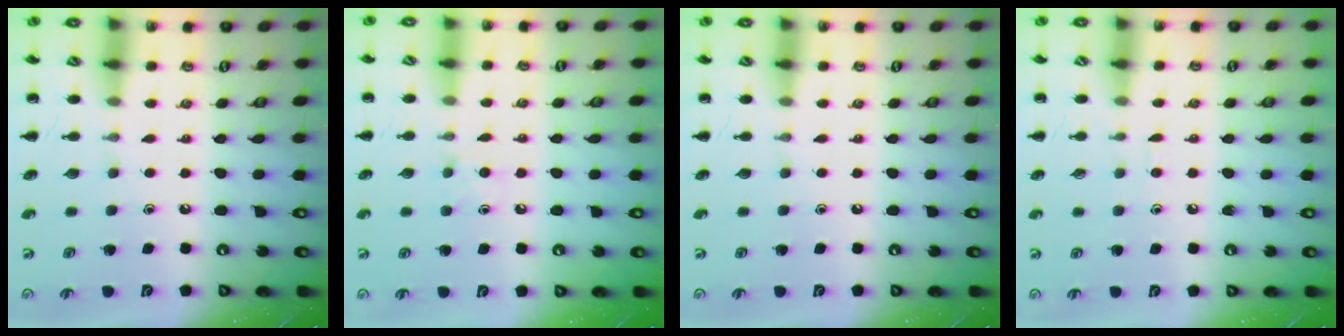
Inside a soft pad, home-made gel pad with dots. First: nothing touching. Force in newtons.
{"total": 4.7, "press": 4.4, "slide": 1.5}
{"total": 0.0}
{"total": 3.0, "press": 2.8, "slide": 1.2}